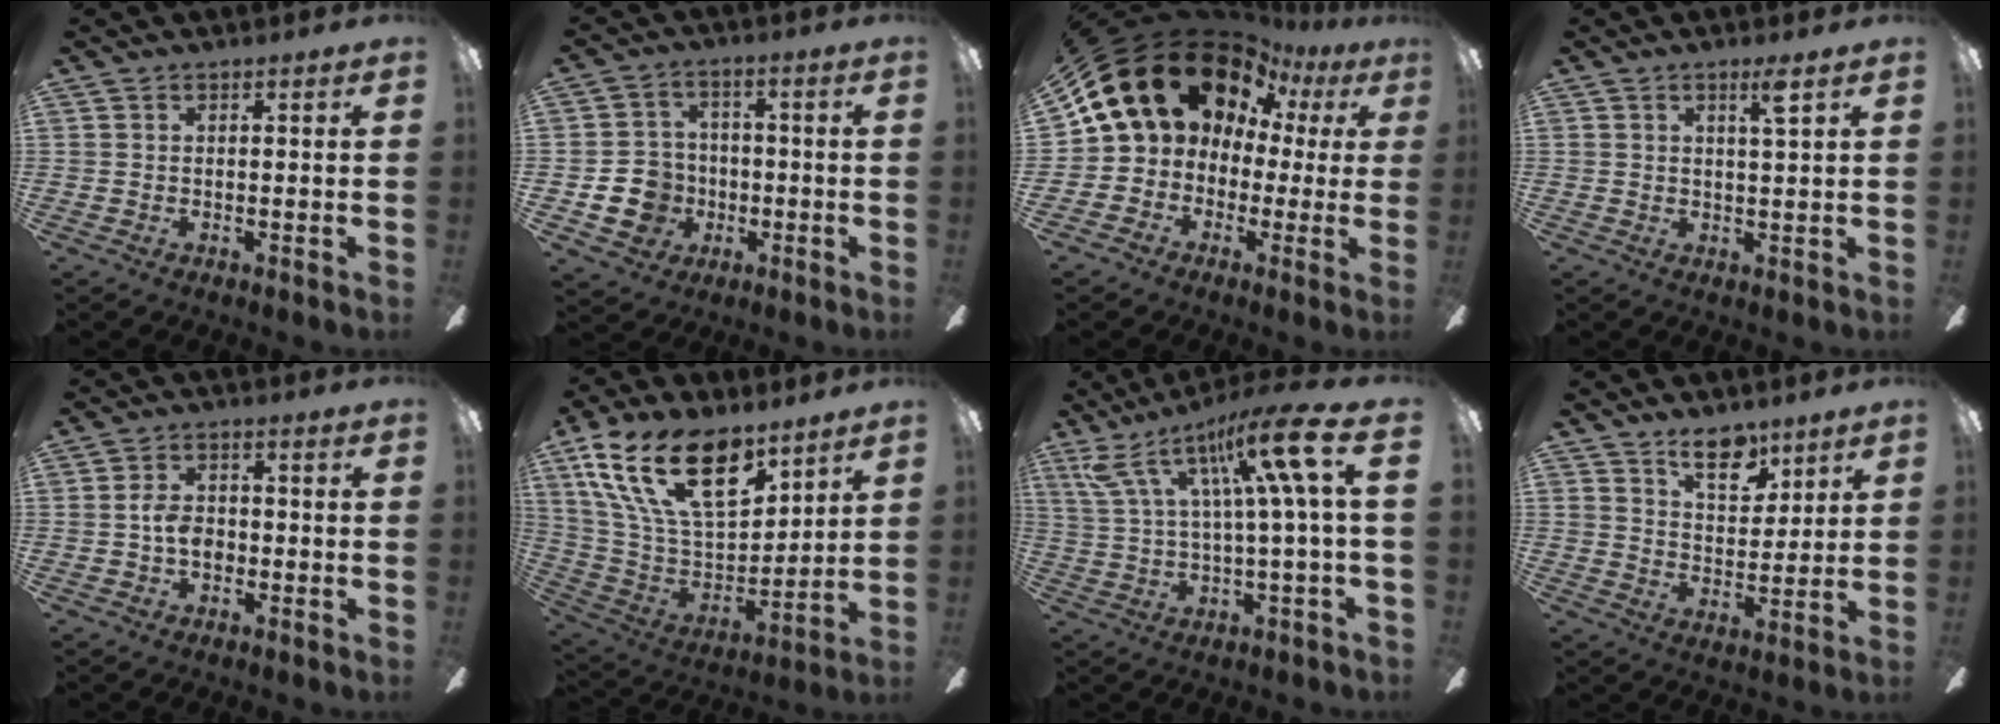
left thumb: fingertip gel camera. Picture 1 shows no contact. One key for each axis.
{"total": 11.9, "fx": -4.2, "fy": 10.1, "fz": 4.7, "tx": -0.114, "ty": 0.035, "tz": -0.069}
{"total": 19.3, "fx": 9.7, "fy": 13.7, "fz": 9.6, "tx": -0.191, "ty": -0.056, "tz": 0.189}
{"total": 3.5, "fx": 2.3, "fy": 0.0, "fz": 2.6, "tx": -0.042, "ty": -0.006, "tz": 0.032}
{"total": 4.8, "fx": -0.9, "fy": 3.1, "fz": 3.5, "tx": -0.072, "ty": 0.010, "tz": -0.019}
{"total": 23.2, "fx": 13.5, "fy": 11.2, "fz": 15.3, "tx": -0.302, "ty": -0.068, "tz": 0.239}
{"total": 18.4, "fx": 7.7, "fy": 4.8, "fz": 16.1, "tx": -0.270, "ty": -0.028, "tz": 0.114}
{"total": 6.8, "fx": 5.3, "fy": 3.1, "fz": 3.0, "tx": -0.032, "ty": -0.028, "tz": 0.091}